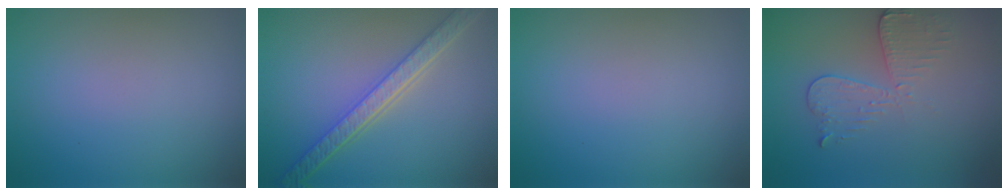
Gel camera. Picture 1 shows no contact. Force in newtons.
{"total": 5.1, "press": 4.2, "slide": 2.9}
{"total": 0.0}
{"total": 3.0, "press": 2.7, "slide": 1.2}